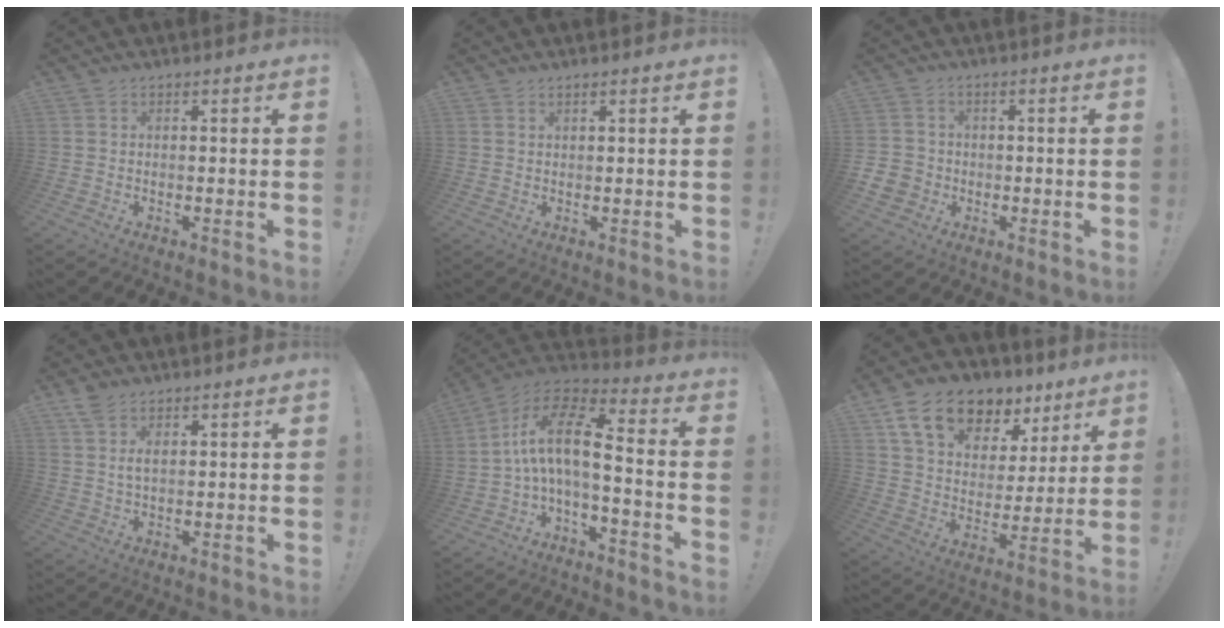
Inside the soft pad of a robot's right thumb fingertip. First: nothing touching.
{"total": 0.8, "force": [0.6, 0.0, 0.6], "torque": [-0.006, -0.002, 0.010]}
{"total": 5.3, "force": [-1.3, 4.8, 1.6], "torque": [-0.034, 0.015, -0.025]}
{"total": 3.9, "force": [2.2, 1.8, 2.7], "torque": [-0.045, -0.008, 0.040]}
{"total": 13.6, "force": [0.3, 4.9, 12.7], "torque": [-0.228, 0.003, -0.001]}
{"total": 16.3, "force": [10.8, 9.1, 8.0], "torque": [-0.135, -0.062, 0.197]}